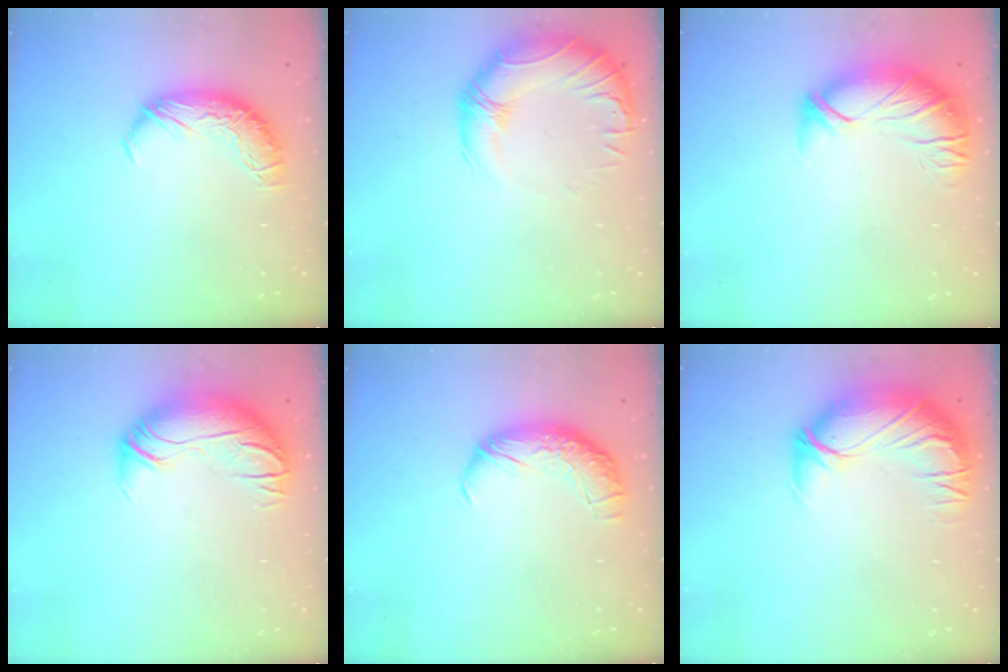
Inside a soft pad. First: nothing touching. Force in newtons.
{"total": 3.3, "press": 0.2, "slide": 3.3}
{"total": 2.7, "press": 1.2, "slide": 2.5}
{"total": 2.9, "press": 0.5, "slide": 2.9}
{"total": 2.3, "press": 1.0, "slide": 2.1}
{"total": 3.7, "press": 2.1, "slide": 3.0}